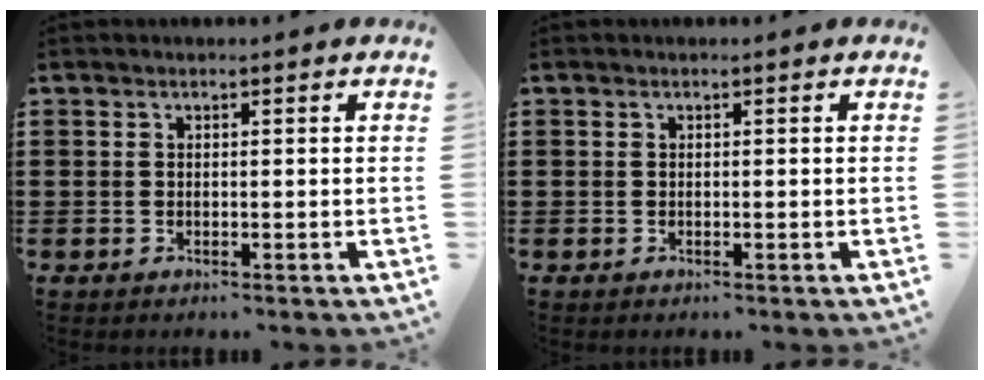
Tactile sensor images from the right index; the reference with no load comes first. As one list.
[{"total": 0.0}]